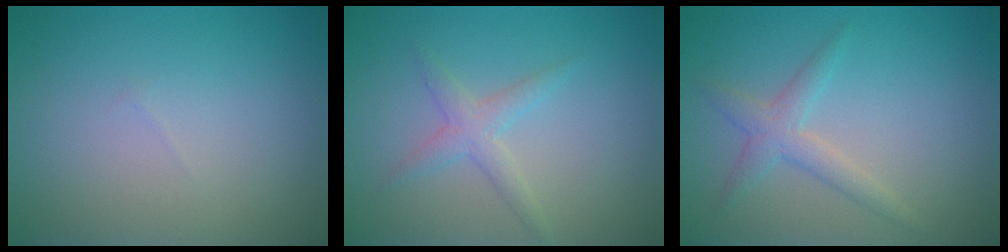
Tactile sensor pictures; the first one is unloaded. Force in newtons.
{"total": 2.0, "press": 2.0, "slide": 0.1}
{"total": 2.2, "press": 2.2, "slide": 0.1}